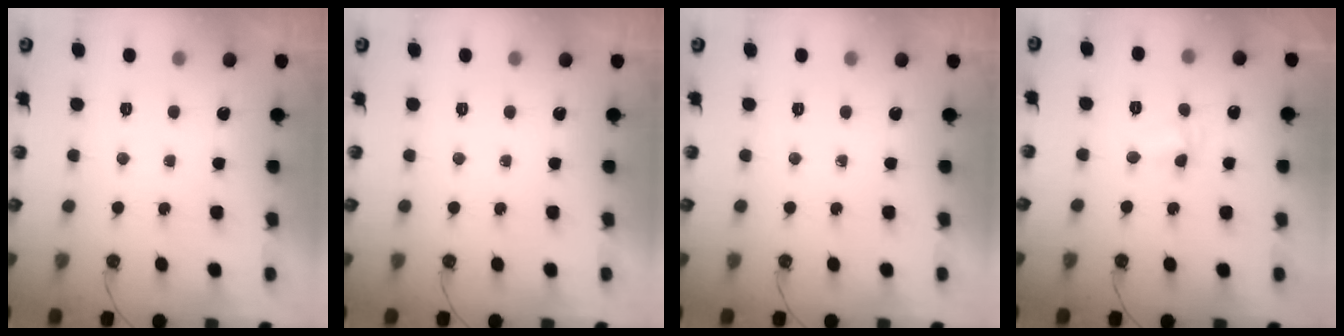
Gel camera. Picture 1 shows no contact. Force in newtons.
{"total": 0.0}
{"total": 0.0}
{"total": 2.1, "press": 2.0, "slide": 0.5}